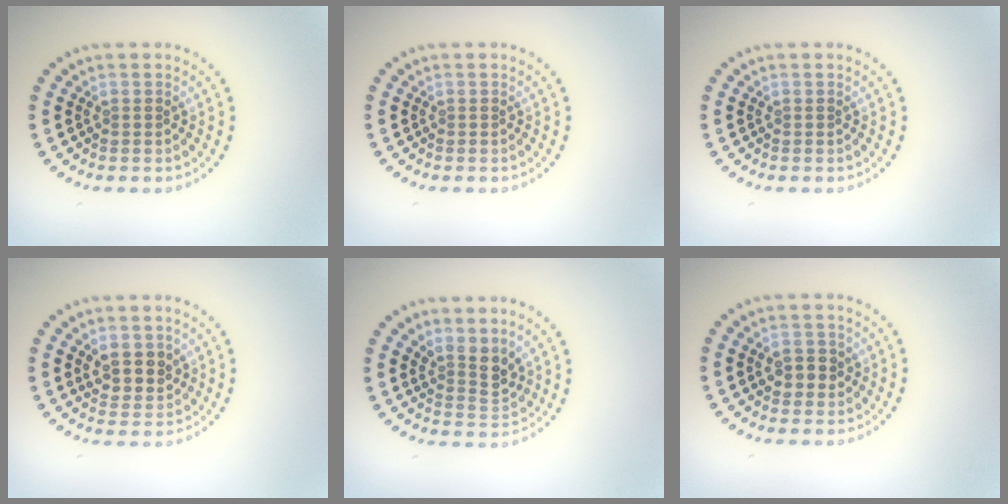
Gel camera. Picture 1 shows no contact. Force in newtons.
{"total": 0.0}
{"total": 0.0}
{"total": 2.6, "press": 2.4, "slide": 1.0}
{"total": 2.7, "press": 2.0, "slide": 1.8}
{"total": 1.9, "press": 1.9, "slide": 0.3}